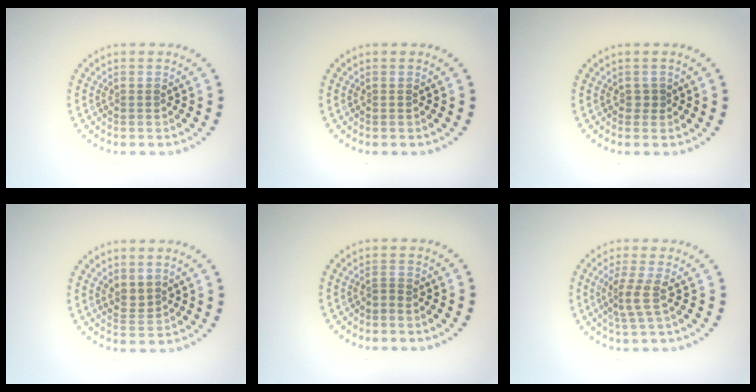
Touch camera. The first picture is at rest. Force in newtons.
{"total": 0.0}
{"total": 0.6, "press": 0.6, "slide": 0.1}
{"total": 1.7, "press": 1.5, "slide": 0.8}
{"total": 0.6, "press": 0.3, "slide": 0.6}
{"total": 2.3, "press": 1.6, "slide": 1.6}